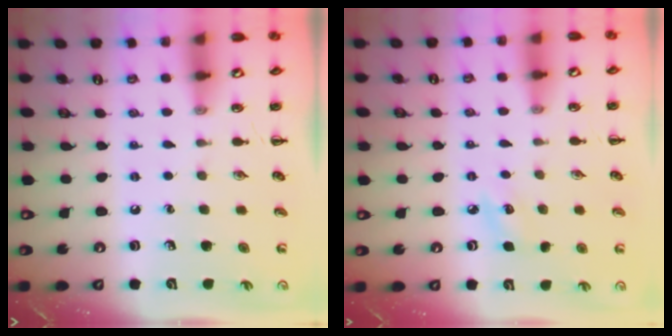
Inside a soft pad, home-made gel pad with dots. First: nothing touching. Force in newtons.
{"total": 5.2, "press": 5.0, "slide": 1.3}